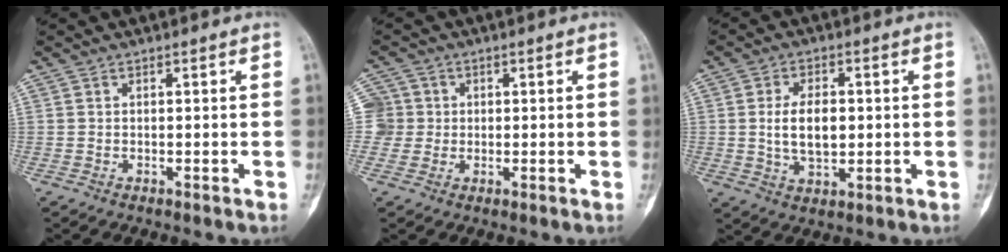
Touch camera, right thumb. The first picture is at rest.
{"total": 5.3, "force": [0.5, 5.2, 0.3], "torque": [0.018, 0.012, 0.004]}
{"total": 8.0, "force": [0.3, 4.6, 6.5], "torque": [-0.104, -0.003, 0.008]}